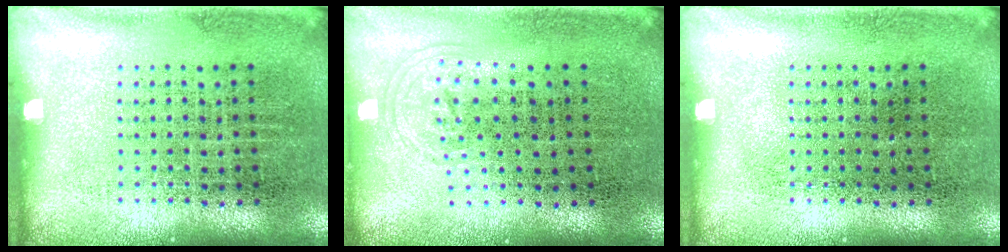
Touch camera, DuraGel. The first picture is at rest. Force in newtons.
{"total": 0.8, "press": 0.6, "slide": 0.6}
{"total": 0.0}